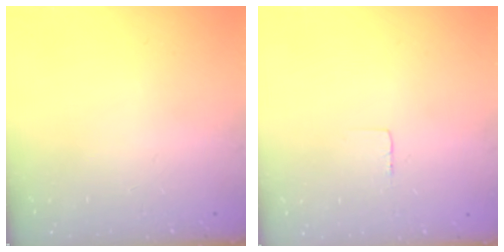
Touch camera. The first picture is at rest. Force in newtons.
{"total": 2.3, "press": 2.3, "slide": 0.1}